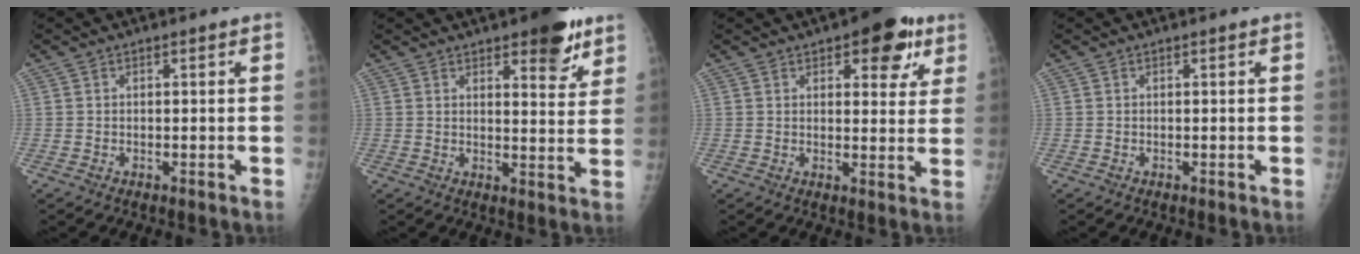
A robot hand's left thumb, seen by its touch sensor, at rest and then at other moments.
{"total": 9.4, "force": [5.9, 3.3, 6.5], "torque": [-0.059, -0.031, 0.076]}
{"total": 10.0, "force": [5.4, 4.8, 7.0], "torque": [-0.050, -0.017, 0.063]}
{"total": 0.0}